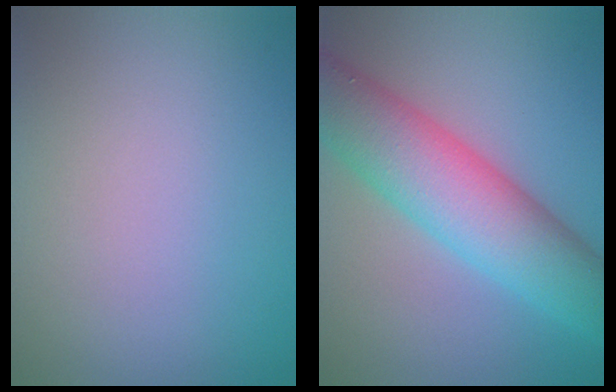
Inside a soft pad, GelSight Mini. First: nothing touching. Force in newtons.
{"total": 9.4, "press": 9.4, "slide": 0.1}